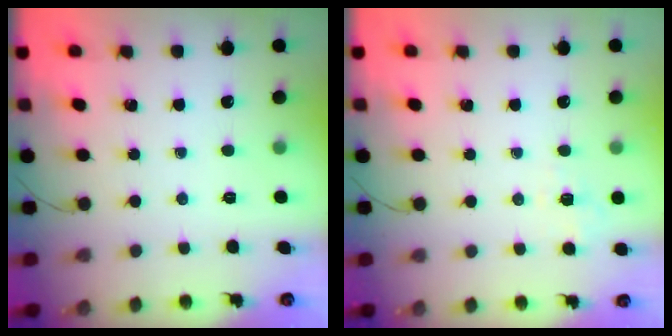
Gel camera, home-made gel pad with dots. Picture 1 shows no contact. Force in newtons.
{"total": 2.1, "press": 1.1, "slide": 1.9}